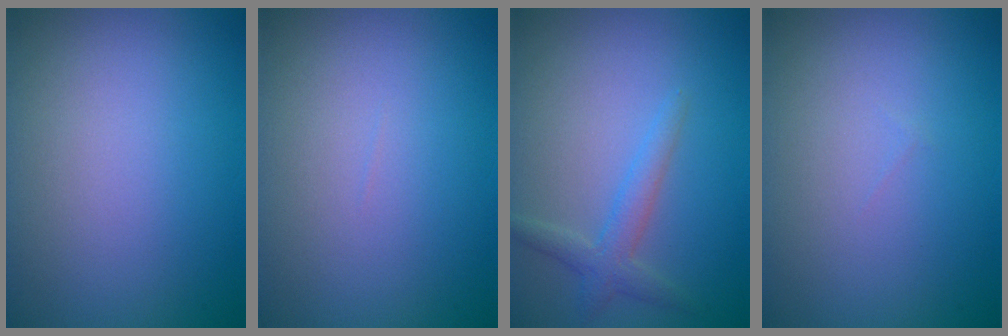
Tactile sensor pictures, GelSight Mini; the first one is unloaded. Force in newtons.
{"total": 0.0}
{"total": 2.2, "press": 2.2, "slide": 0.1}
{"total": 0.0}